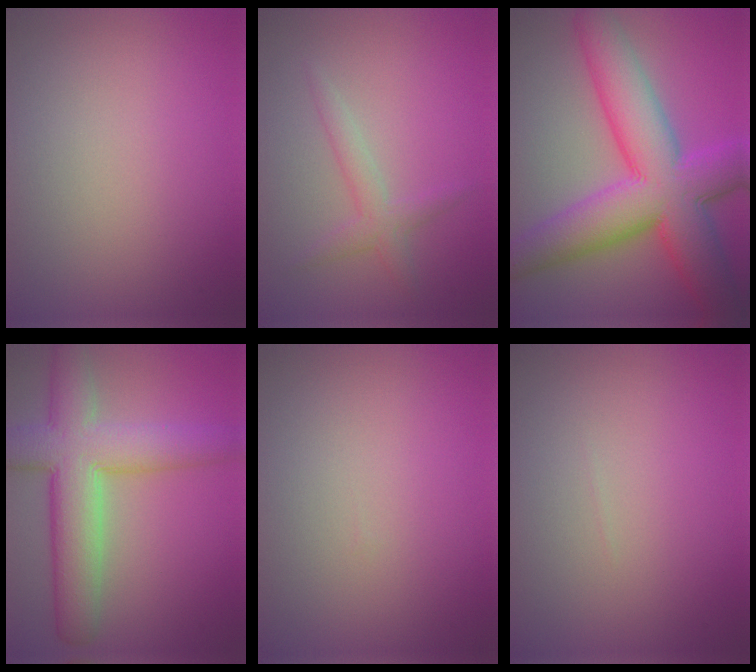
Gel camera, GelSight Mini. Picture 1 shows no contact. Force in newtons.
{"total": 2.0, "press": 2.0, "slide": 0.0}
{"total": 12.0, "press": 12.0, "slide": 0.4}
{"total": 8.5, "press": 8.5, "slide": 0.4}
{"total": 0.0}
{"total": 0.0}